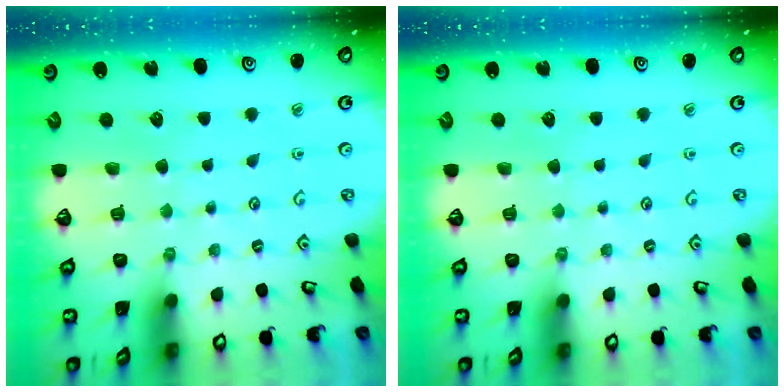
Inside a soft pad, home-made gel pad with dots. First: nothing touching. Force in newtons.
{"total": 0.0}